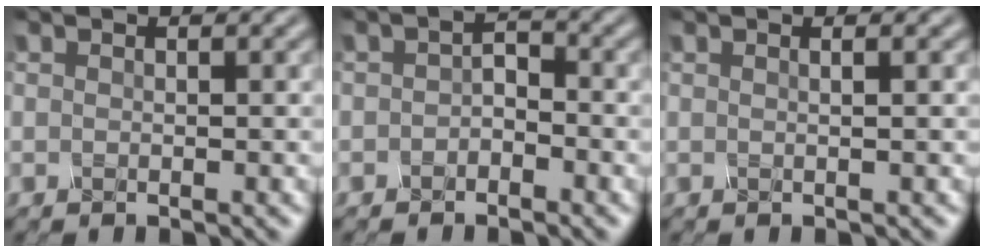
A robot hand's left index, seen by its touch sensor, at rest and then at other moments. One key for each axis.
{"total": 1.6, "fx": -0.7, "fy": 0.9, "fz": 1.1, "tx": -0.020, "ty": 0.006, "tz": -0.015}
{"total": 1.5, "fx": 0.5, "fy": 0.6, "fz": 1.2, "tx": -0.008, "ty": 0.003, "tz": -0.010}